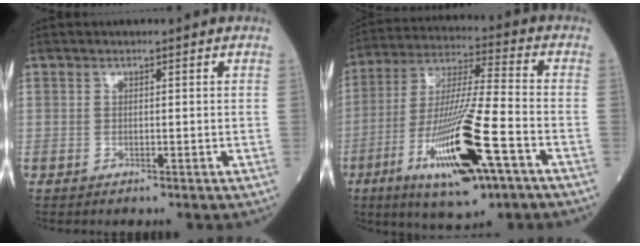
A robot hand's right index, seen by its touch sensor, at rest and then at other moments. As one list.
[{"total": 18.8, "force": [-7.9, 2.4, 16.8], "torque": [-0.338, -0.029, -0.137]}]